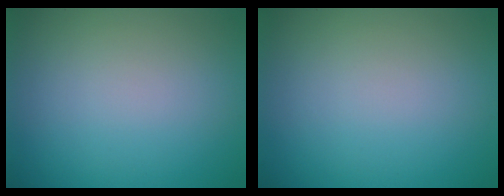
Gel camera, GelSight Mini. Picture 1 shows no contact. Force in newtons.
{"total": 0.0}